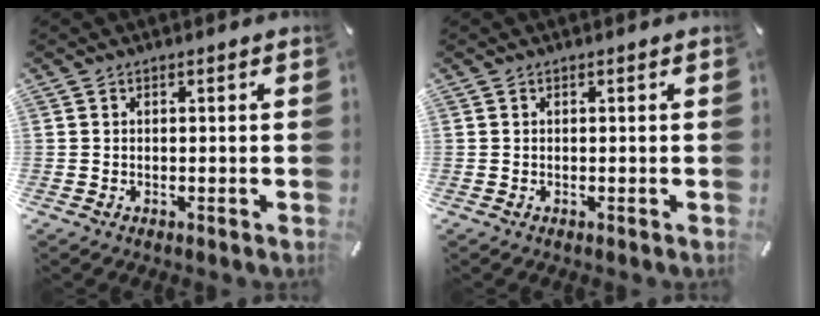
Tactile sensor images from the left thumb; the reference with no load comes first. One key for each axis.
{"total": 0.0}